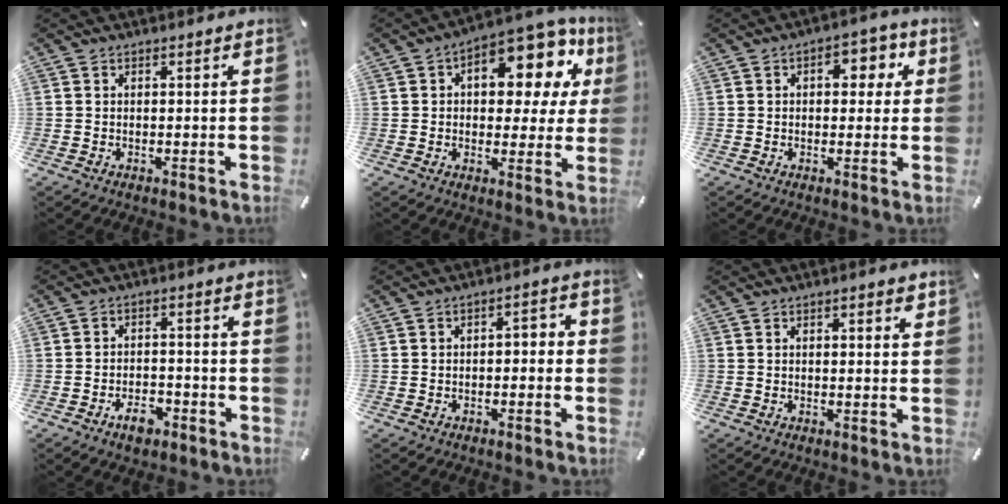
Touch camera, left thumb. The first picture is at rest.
{"total": 14.9, "force": [7.0, 7.4, 10.9], "torque": [-0.142, -0.052, 0.115]}
{"total": 6.5, "force": [1.4, 4.3, 4.7], "torque": [-0.050, -0.001, 0.011]}
{"total": 5.1, "force": [-3.3, 2.7, 2.8], "torque": [-0.055, 0.014, -0.061]}
{"total": 3.1, "force": [-2.2, 1.4, 1.7], "torque": [-0.029, 0.018, -0.044]}
{"total": 1.8, "force": [0.8, 0.6, 1.5], "torque": [-0.023, 0.001, 0.009]}